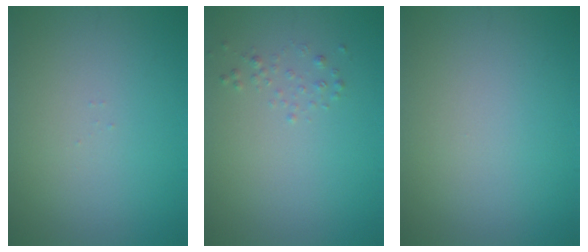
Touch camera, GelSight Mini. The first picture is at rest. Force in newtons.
{"total": 0.7, "press": 0.7, "slide": 0.0}
{"total": 0.0}